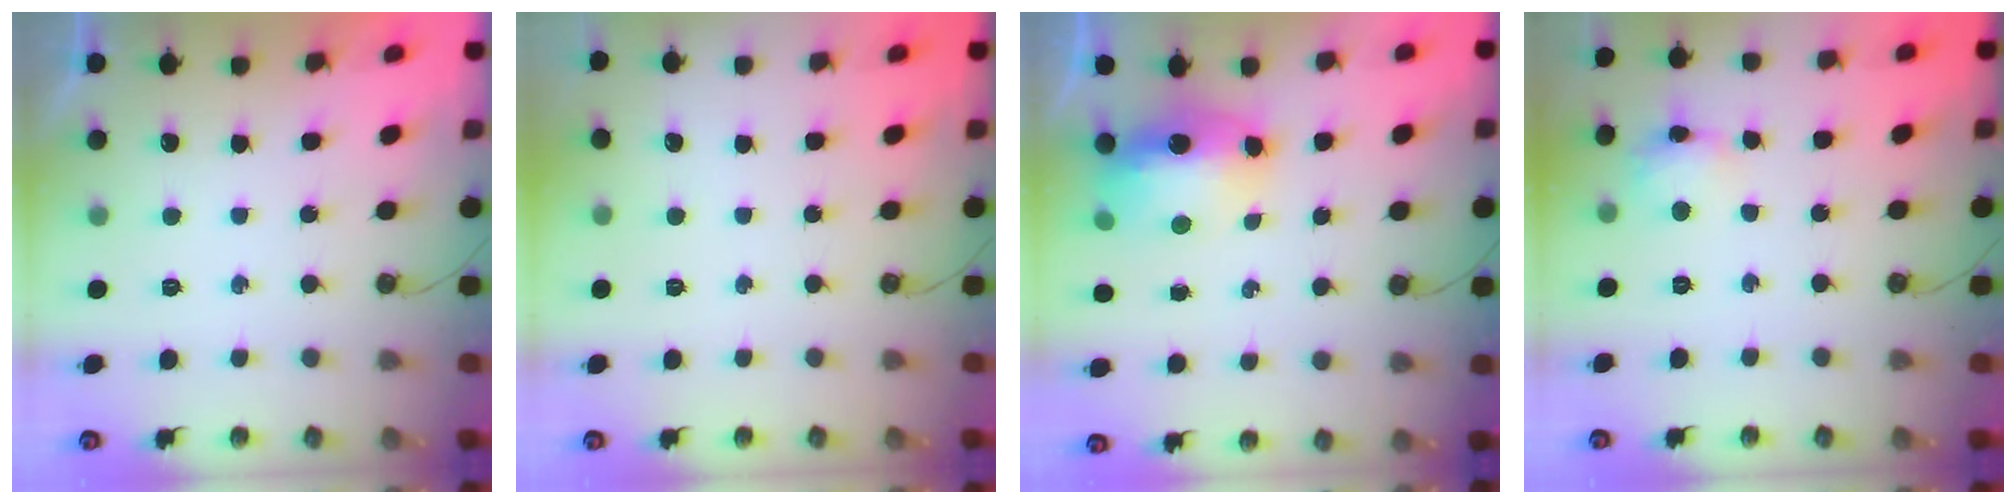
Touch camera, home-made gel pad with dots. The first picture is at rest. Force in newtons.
{"total": 0.0}
{"total": 12.7, "press": 12.7, "slide": 1.4}
{"total": 7.6, "press": 7.6, "slide": 0.6}